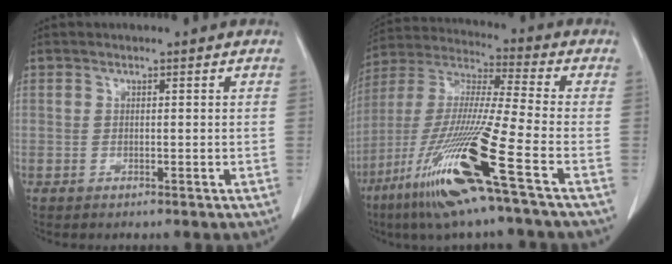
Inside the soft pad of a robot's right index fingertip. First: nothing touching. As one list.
[{"total": 17.3, "force": [-8.4, -0.9, 15.0], "torque": [-0.326, -0.043, -0.167]}]